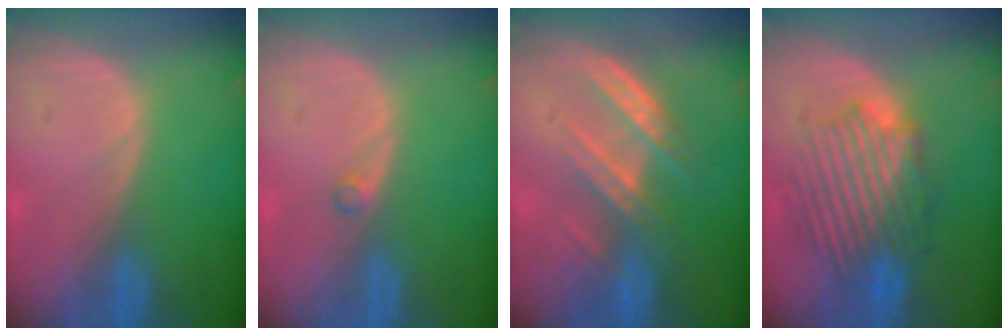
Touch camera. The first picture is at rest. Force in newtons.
{"total": 0.9, "press": 0.9, "slide": 0.2}
{"total": 7.1, "press": 6.5, "slide": 3.0}
{"total": 8.6, "press": 8.5, "slide": 1.6}